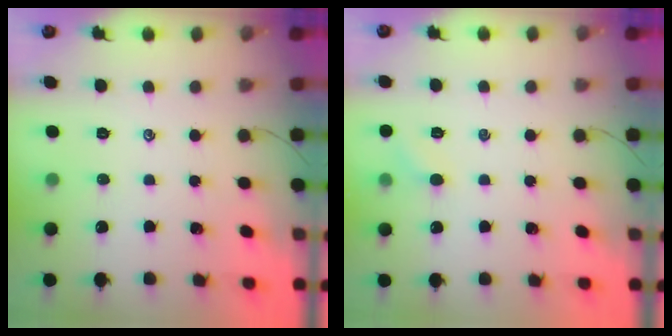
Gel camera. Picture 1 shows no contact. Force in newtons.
{"total": 4.0, "press": 3.8, "slide": 1.3}